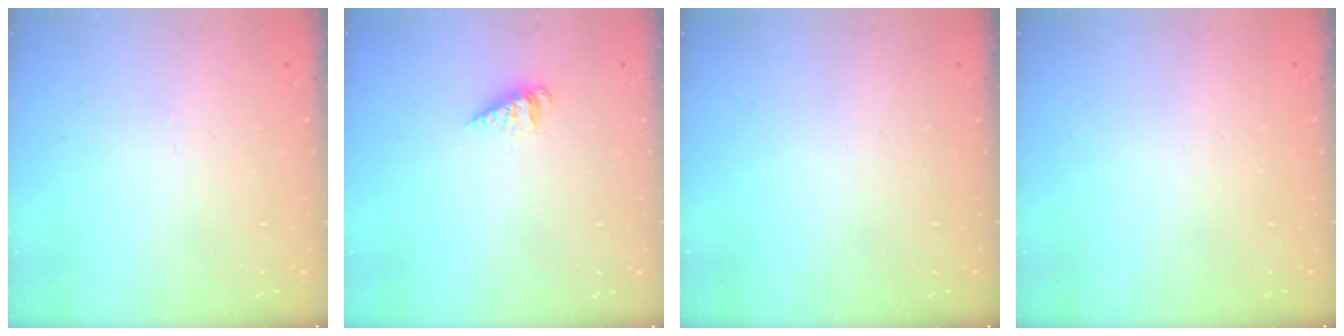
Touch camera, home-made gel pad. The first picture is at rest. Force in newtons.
{"total": 3.0, "press": 2.9, "slide": 0.2}
{"total": 0.0}
{"total": 0.0}